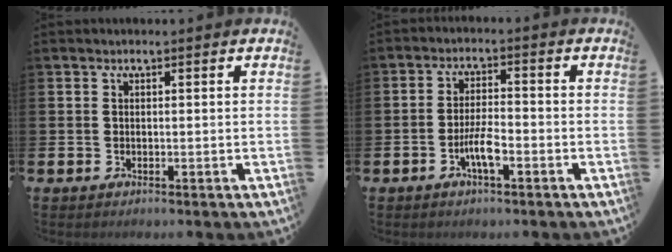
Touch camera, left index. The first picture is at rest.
{"total": 4.2, "force": [-1.8, 0.9, 3.6], "torque": [-0.076, 0.006, -0.035]}